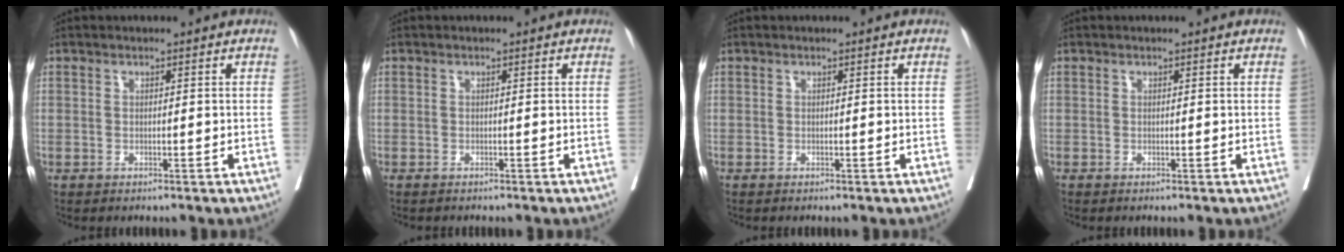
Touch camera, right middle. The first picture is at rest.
{"total": 1.5, "force": [-1.3, 0.2, 0.6], "torque": [-0.008, -0.001, -0.019]}
{"total": 0.0}
{"total": 0.0}